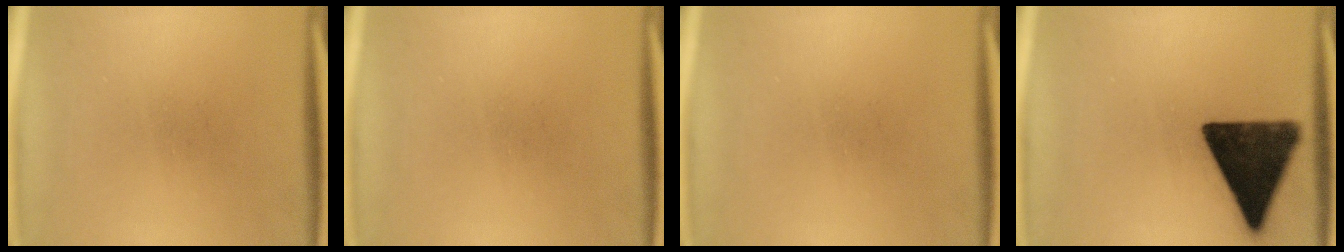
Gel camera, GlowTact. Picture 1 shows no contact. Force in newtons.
{"total": 0.0}
{"total": 0.0}
{"total": 15.9}